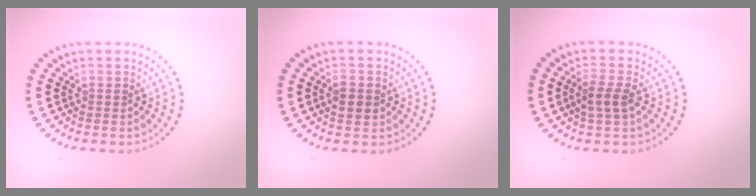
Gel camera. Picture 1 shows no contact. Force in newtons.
{"total": 2.4, "press": 2.3, "slide": 0.2}
{"total": 2.0, "press": 2.0, "slide": 0.6}